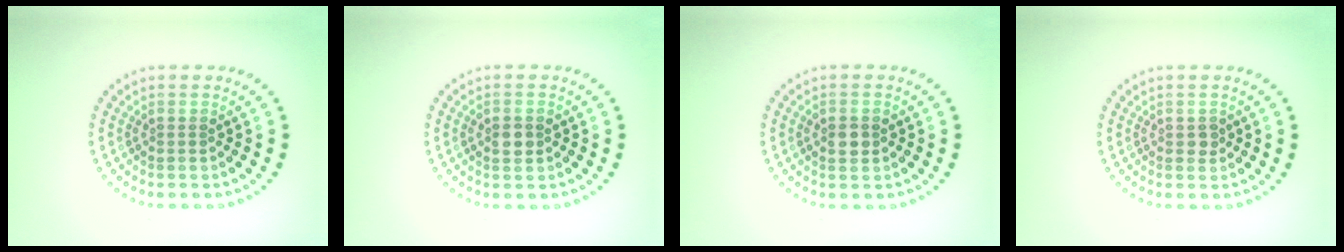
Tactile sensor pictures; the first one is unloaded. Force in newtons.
{"total": 2.1, "press": 2.1, "slide": 0.2}
{"total": 2.1, "press": 2.1, "slide": 0.2}
{"total": 0.8, "press": 0.8, "slide": 0.2}